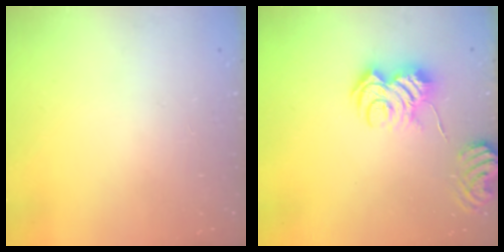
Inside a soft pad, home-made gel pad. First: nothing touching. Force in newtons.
{"total": 9.1, "press": 9.1, "slide": 0.9}